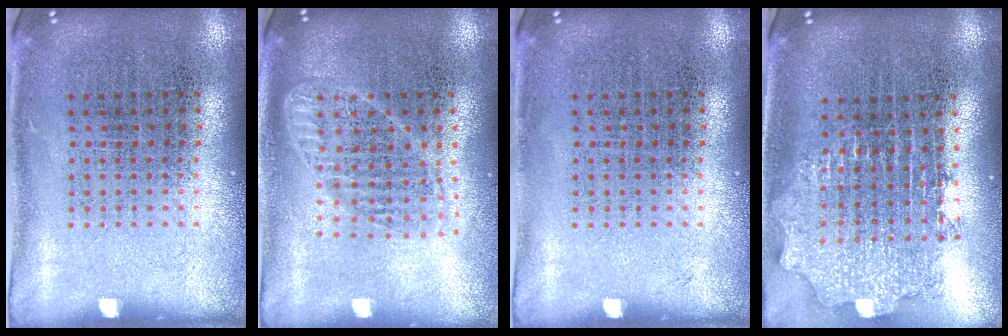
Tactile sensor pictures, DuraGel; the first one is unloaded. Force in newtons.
{"total": 1.8, "press": 1.6, "slide": 0.9}
{"total": 0.0}
{"total": 2.0, "press": 1.5, "slide": 1.3}